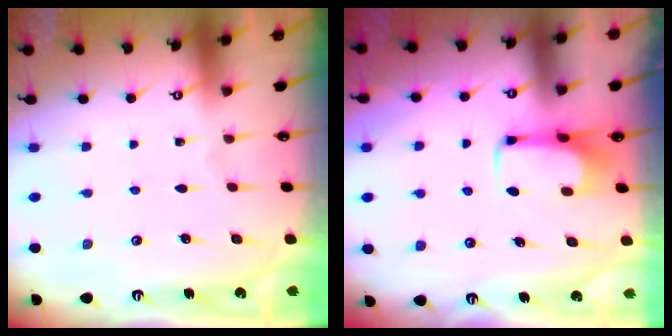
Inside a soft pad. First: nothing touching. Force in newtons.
{"total": 6.2, "press": 6.1, "slide": 0.9}